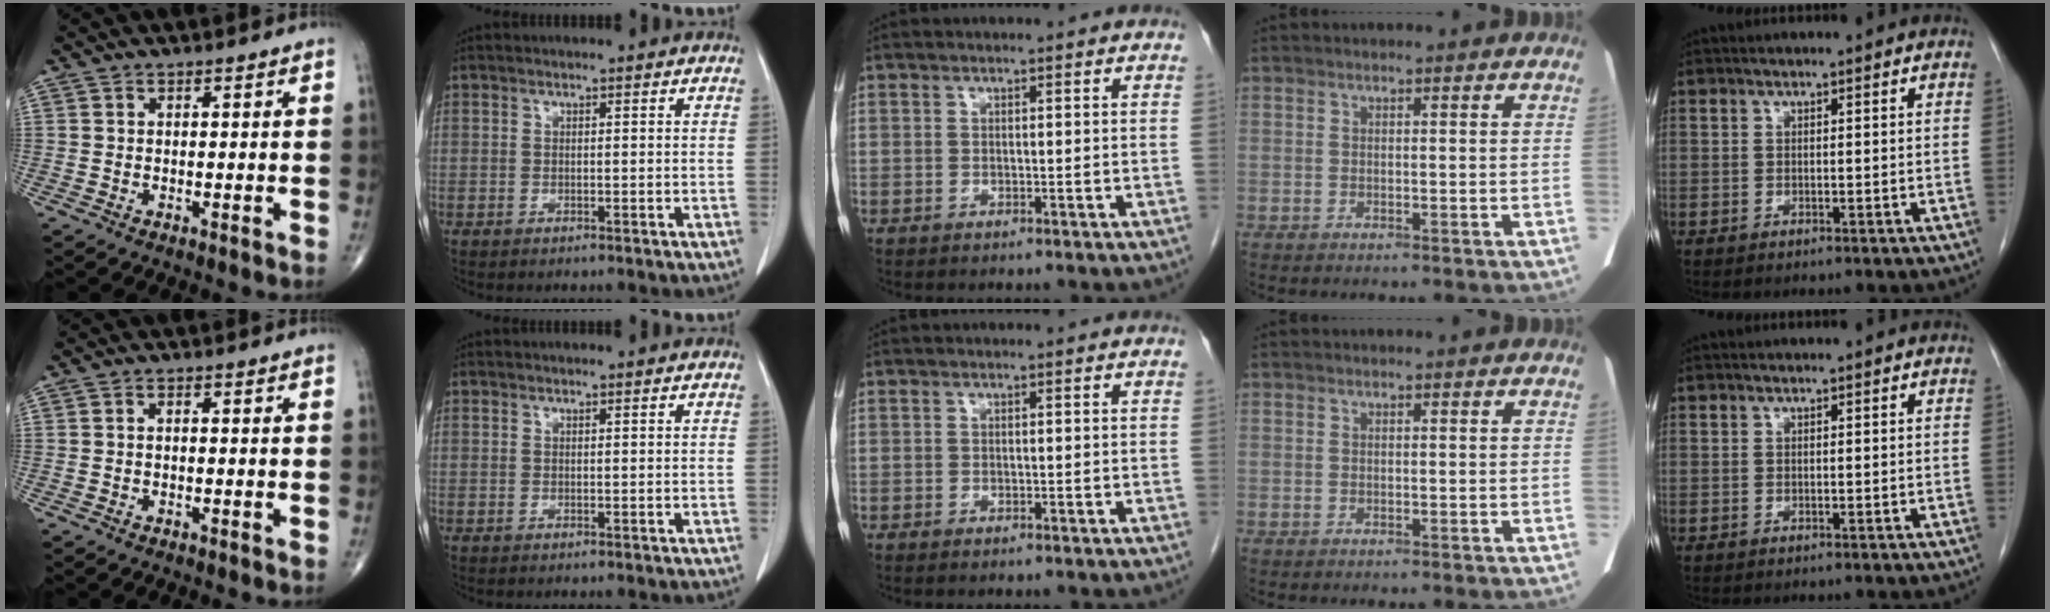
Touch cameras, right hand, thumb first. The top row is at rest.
{"thumb": {"total": 0.6, "force": [-0.2, 0.2, 0.5], "torque": [-0.007, 0.000, -0.007]}, "middle": {"total": 0.6, "force": [-0.5, -0.3, 0.3], "torque": [-0.010, -0.002, -0.008]}}